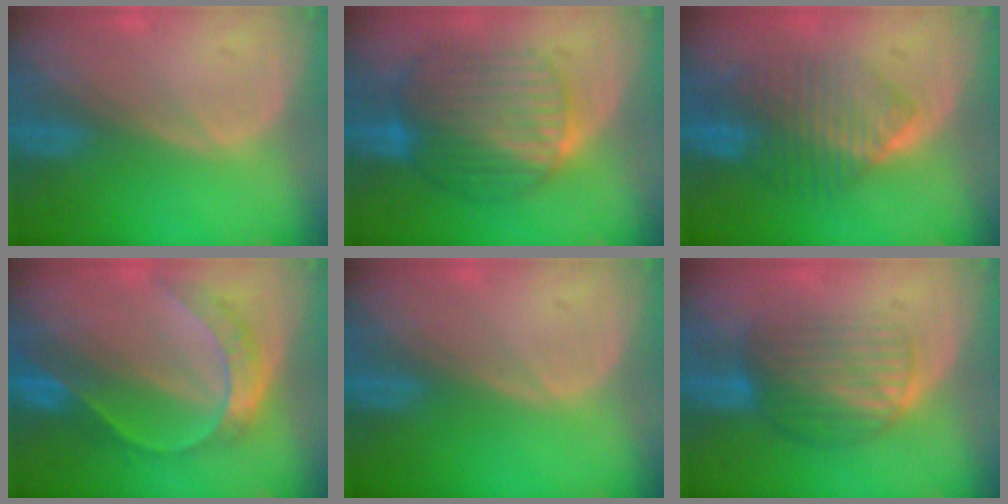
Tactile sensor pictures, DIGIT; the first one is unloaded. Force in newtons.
{"total": 9.9, "press": 9.8, "slide": 1.0}
{"total": 7.5, "press": 7.3, "slide": 1.6}
{"total": 7.7, "press": 6.5, "slide": 4.2}
{"total": 0.0}
{"total": 6.6, "press": 6.3, "slide": 1.9}